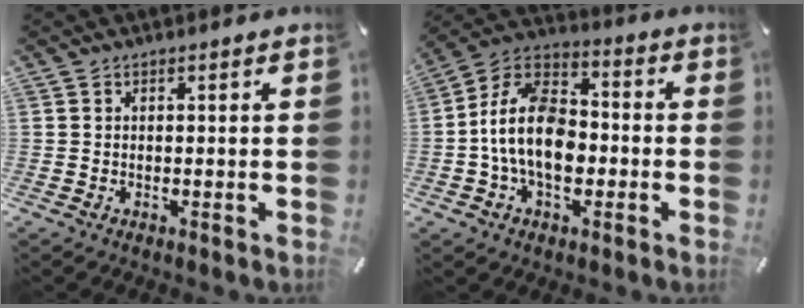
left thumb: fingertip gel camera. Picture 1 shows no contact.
{"total": 14.8, "force": [-3.3, 10.2, 10.2], "torque": [-0.214, 0.024, -0.064]}